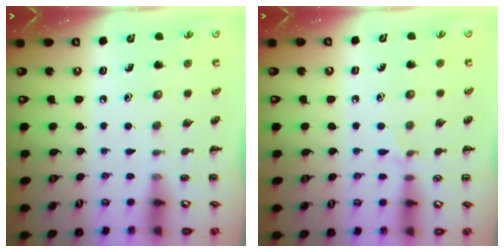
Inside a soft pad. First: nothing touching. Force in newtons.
{"total": 4.2, "press": 3.9, "slide": 1.6}